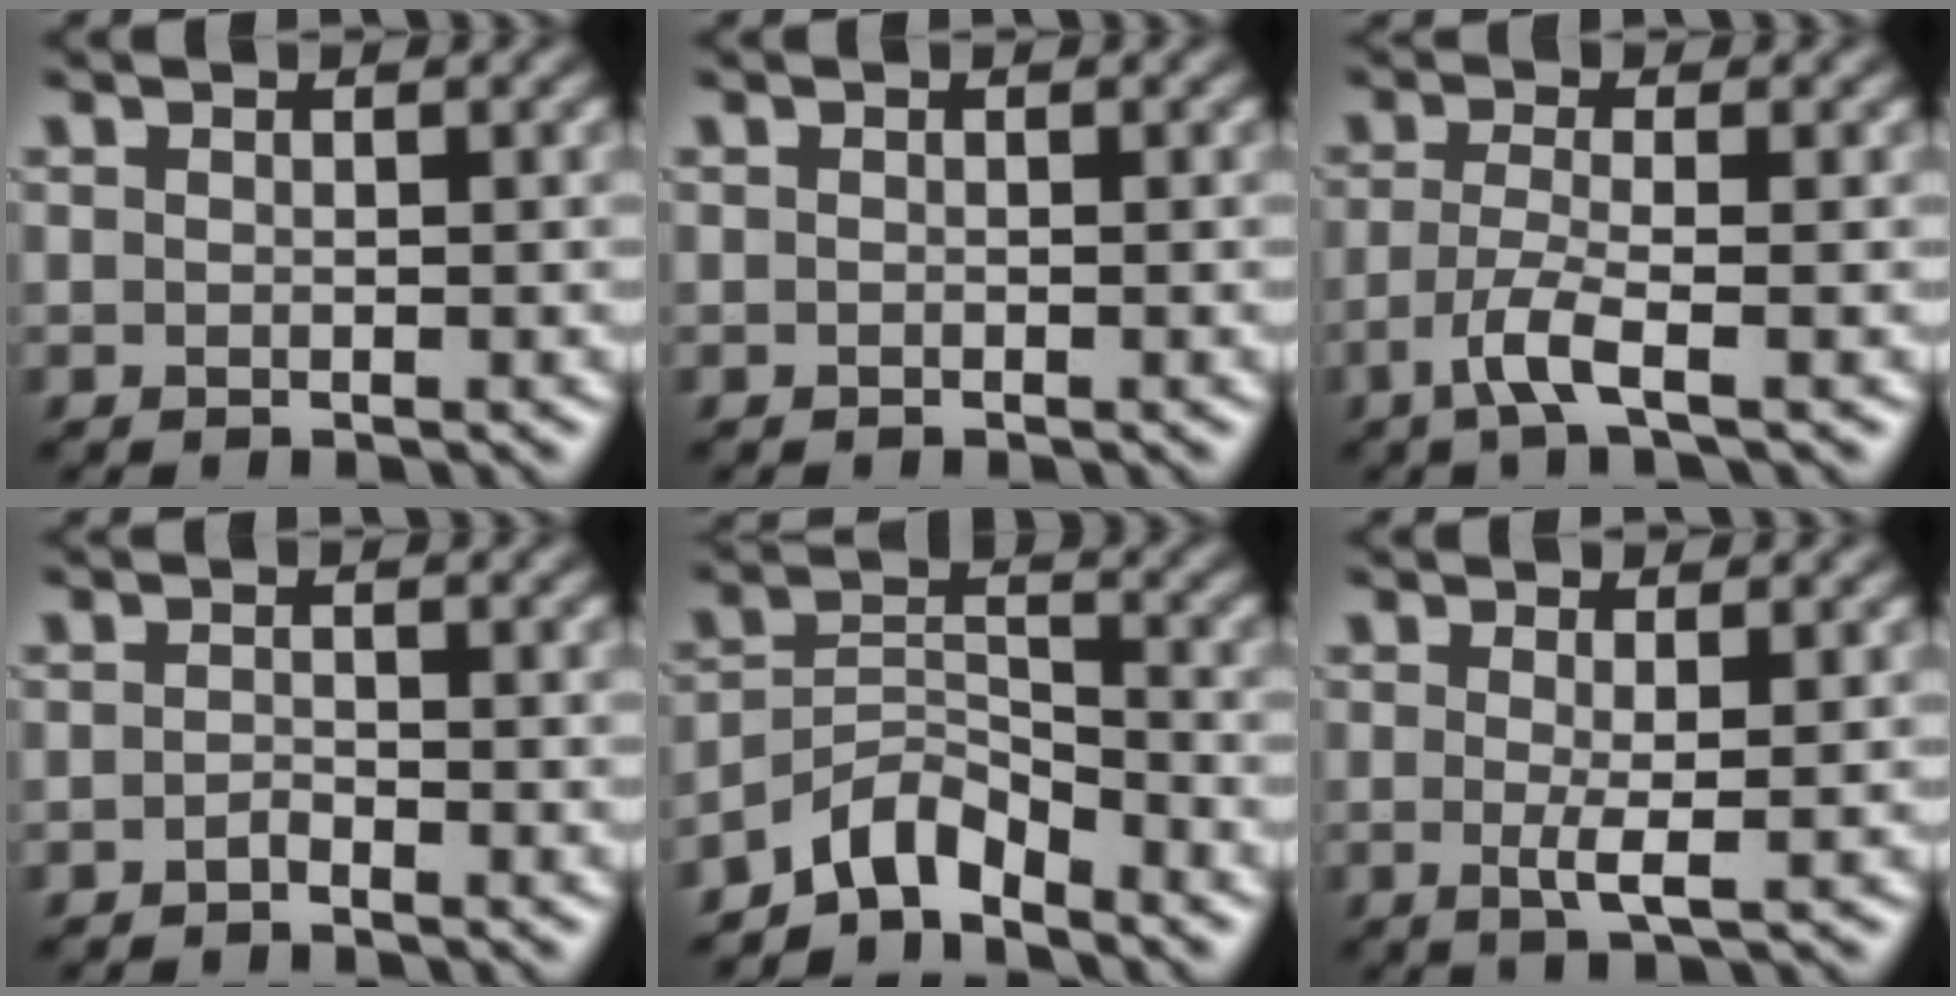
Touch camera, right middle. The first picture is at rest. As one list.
[{"total": 0.0}, {"total": 3.1, "force": [-1.5, 0.5, 2.7], "torque": [-0.057, -0.003, -0.039]}, {"total": 0.8, "force": [-0.7, 0.2, 0.3], "torque": [-0.006, 0.002, -0.014]}, {"total": 4.1, "force": [-3.6, 1.4, 1.5], "torque": [-0.022, 0.008, -0.077]}, {"total": 2.0, "force": [-0.1, 0.2, 2.0], "torque": [-0.041, -0.008, -0.003]}]